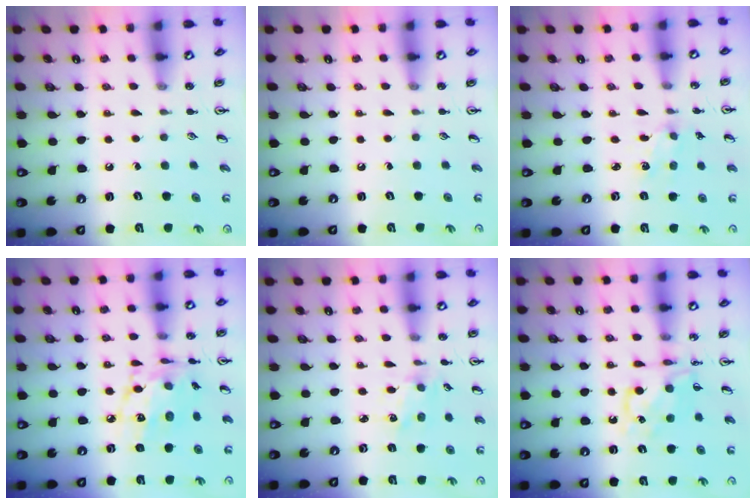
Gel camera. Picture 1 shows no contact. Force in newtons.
{"total": 0.0}
{"total": 2.0, "press": 2.0, "slide": 0.3}
{"total": 12.4, "press": 12.4, "slide": 0.9}
{"total": 1.9, "press": 1.9, "slide": 0.3}
{"total": 9.1, "press": 9.1, "slide": 1.1}